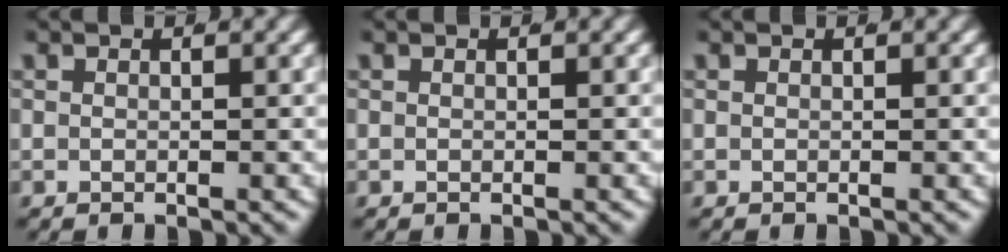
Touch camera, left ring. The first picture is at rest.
{"total": 0.0}
{"total": 0.0}